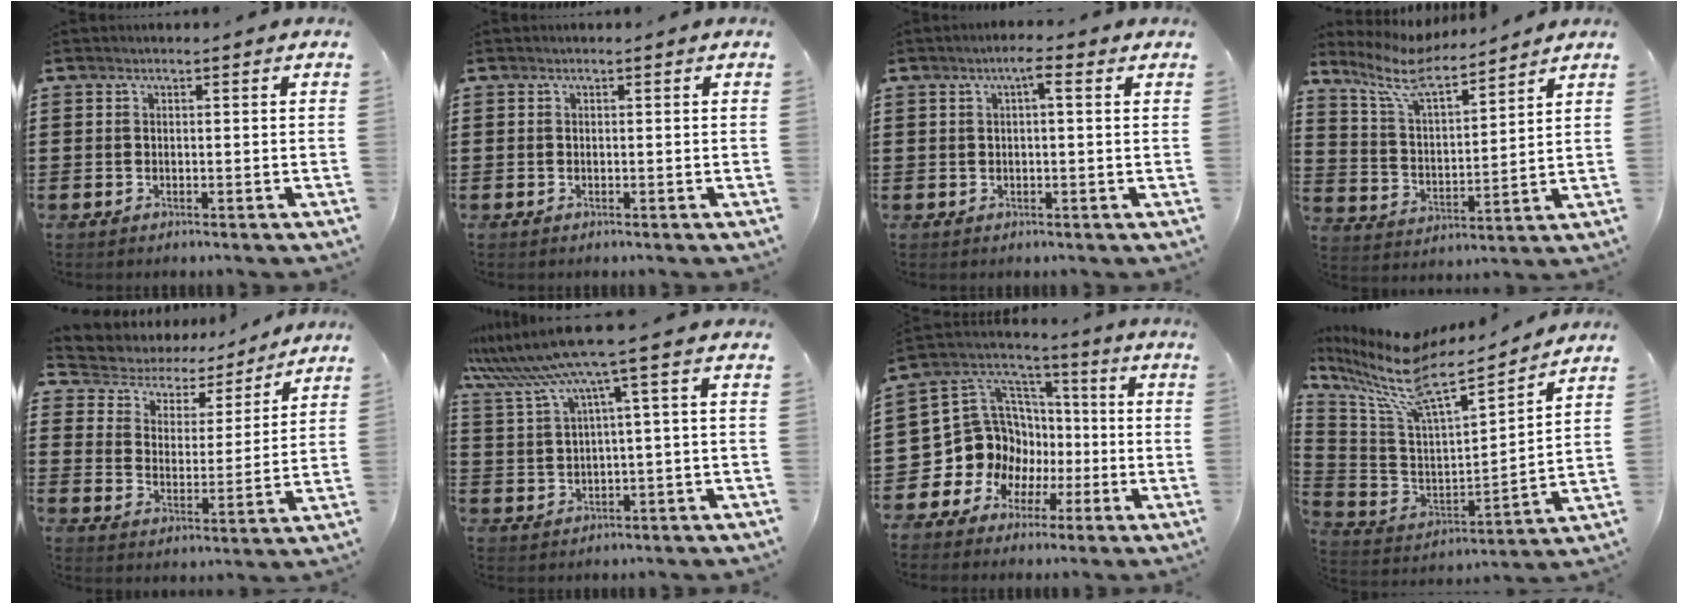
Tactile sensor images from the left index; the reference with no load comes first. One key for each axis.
{"total": 0.0}
{"total": 3.1, "fx": 1.2, "fy": 0.7, "fz": 2.8, "tx": -0.048, "ty": 0.004, "tz": 0.016}
{"total": 8.0, "fx": 6.6, "fy": 1.9, "fz": 4.2, "tx": -0.108, "ty": -0.025, "tz": 0.114}
{"total": 4.4, "fx": 4.0, "fy": 1.6, "fz": 0.5, "tx": -0.039, "ty": -0.030, "tz": 0.062}
{"total": 8.0, "fx": 4.4, "fy": -0.3, "fz": 6.7, "tx": -0.159, "ty": -0.035, "tz": 0.070}
{"total": 12.7, "fx": -1.3, "fy": 12.2, "fz": 3.6, "tx": -0.126, "ty": -0.025, "tz": -0.004}
{"total": 10.5, "fx": 7.9, "fy": 2.3, "fz": 6.5, "tx": -0.173, "ty": -0.057, "tz": 0.127}